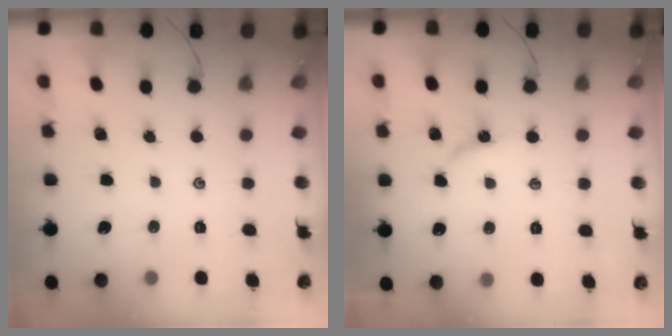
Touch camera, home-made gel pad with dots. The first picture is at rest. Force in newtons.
{"total": 2.7, "press": 2.7, "slide": 0.4}